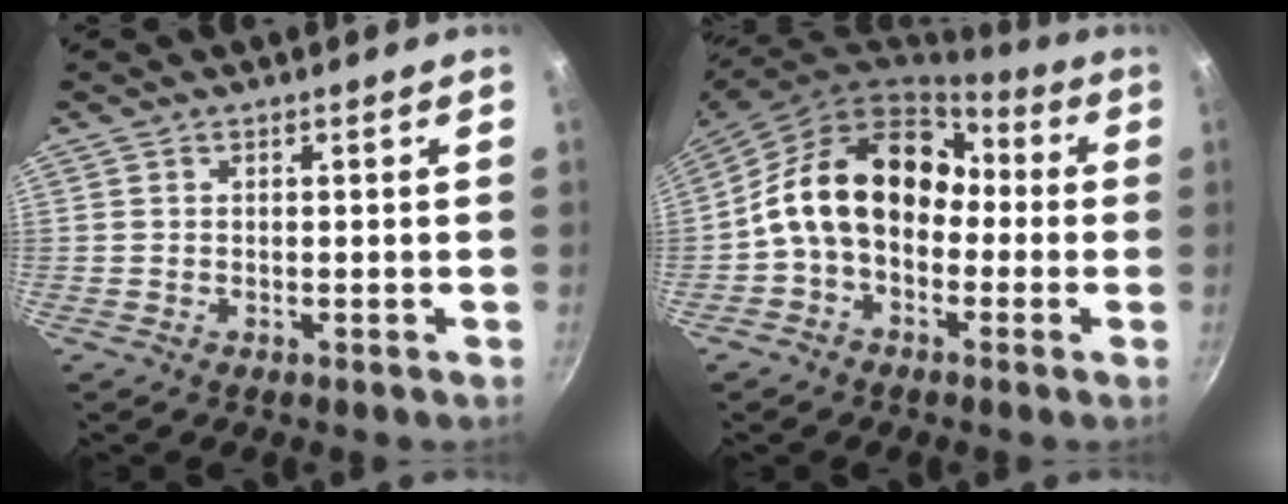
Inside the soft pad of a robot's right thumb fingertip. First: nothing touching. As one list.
[{"total": 16.2, "force": [-0.4, 11.9, 11.1], "torque": [-0.151, 0.055, -0.025]}]